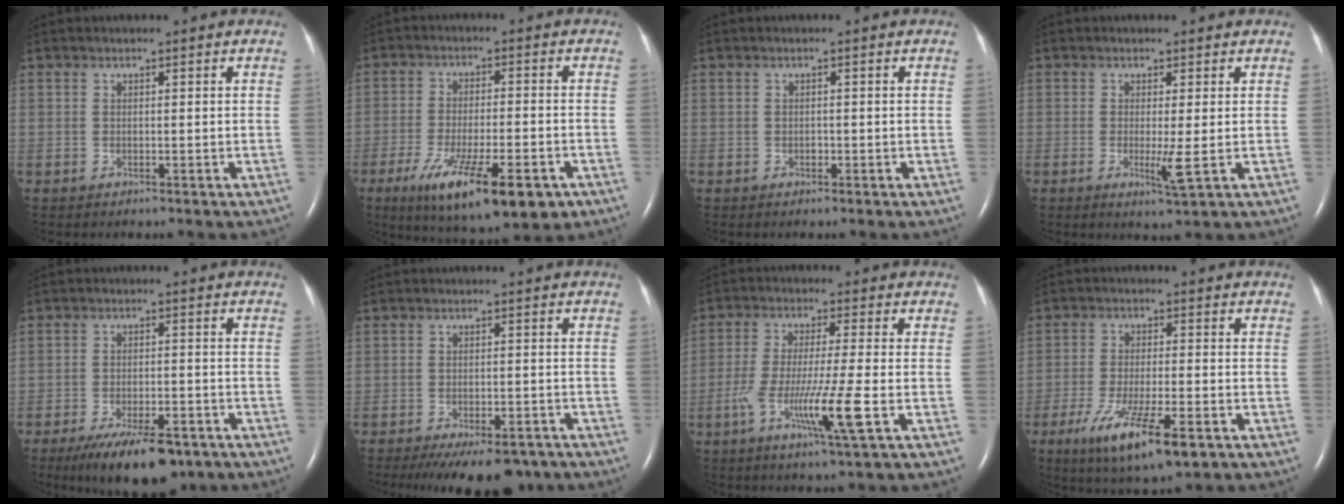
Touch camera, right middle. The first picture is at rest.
{"total": 15.2, "force": [-8.4, 3.6, 12.1], "torque": [-0.182, -0.031, -0.128]}
{"total": 0.6, "force": [-0.2, 0.4, 0.3], "torque": [-0.007, 0.002, -0.005]}
{"total": 3.1, "force": [-0.5, -0.1, 3.1], "torque": [-0.055, -0.008, -0.006]}
{"total": 11.1, "force": [-7.8, 3.6, 7.1], "torque": [-0.116, -0.011, -0.122]}
{"total": 12.6, "force": [-9.8, 4.5, 6.5], "torque": [-0.098, -0.013, -0.132]}
{"total": 9.6, "force": [-3.3, -0.6, 8.9], "torque": [-0.175, -0.020, -0.064]}
{"total": 11.3, "force": [-5.9, 2.1, 9.4], "torque": [-0.172, -0.028, -0.093]}